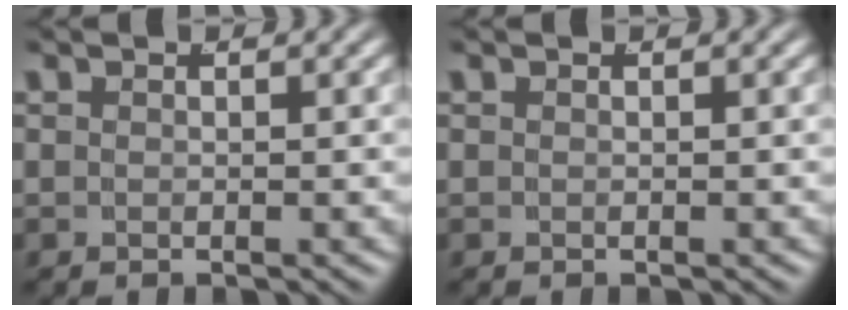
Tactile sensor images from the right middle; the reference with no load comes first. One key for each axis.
{"total": 0.0}